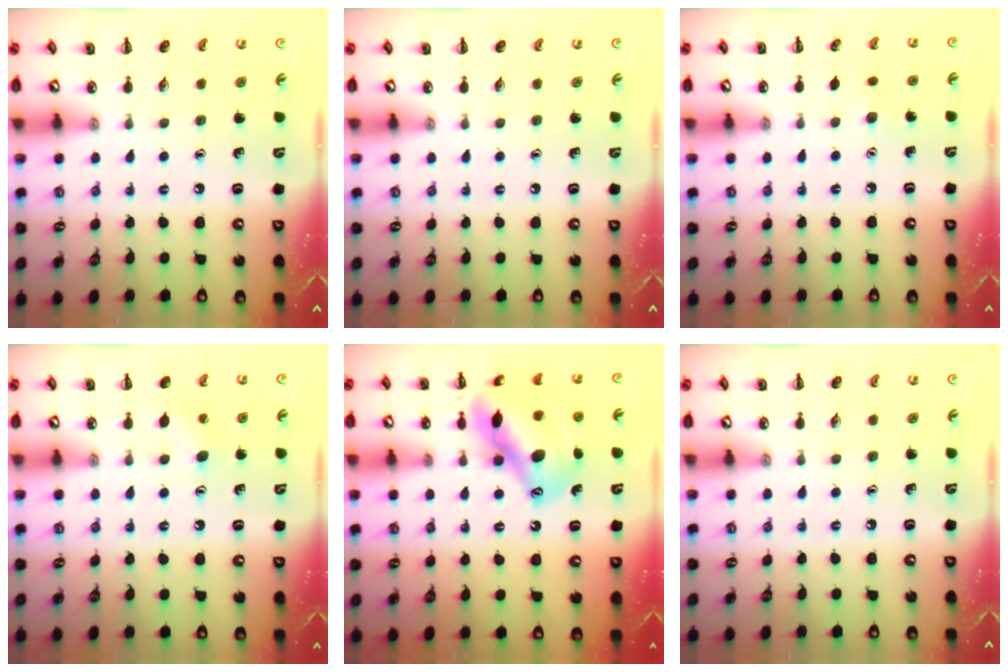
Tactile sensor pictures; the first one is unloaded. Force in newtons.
{"total": 0.0}
{"total": 3.3, "press": 3.2, "slide": 0.9}
{"total": 4.7, "press": 4.6, "slide": 1.1}
{"total": 15.6, "press": 15.0, "slide": 4.1}
{"total": 0.0}